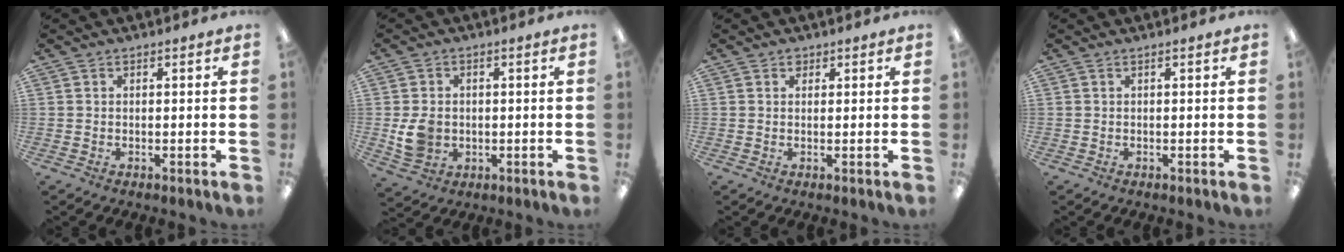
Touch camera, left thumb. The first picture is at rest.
{"total": 6.6, "force": [-0.5, 5.7, 3.3], "torque": [-0.057, 0.007, -0.008]}
{"total": 1.3, "force": [0.9, 1.0, 0.3], "torque": [0.001, -0.001, 0.014]}
{"total": 0.0}